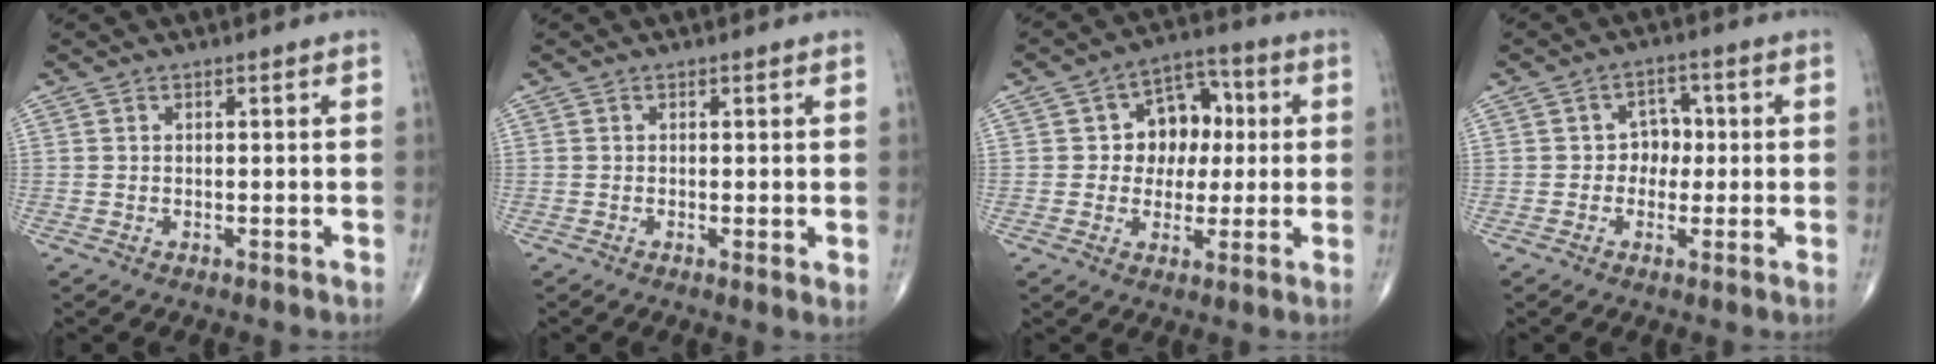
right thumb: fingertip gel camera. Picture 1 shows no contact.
{"total": 1.7, "force": [0.1, 0.4, 1.6], "torque": [-0.029, -0.007, -0.001]}
{"total": 10.6, "force": [1.2, 8.2, 6.5], "torque": [-0.038, 0.019, 0.012]}
{"total": 4.6, "force": [0.0, 3.9, 2.4], "torque": [-0.001, 0.012, -0.009]}